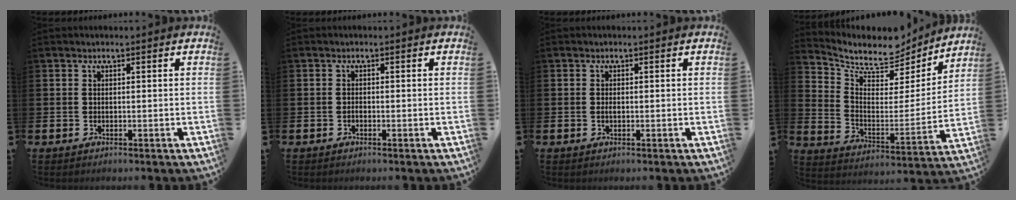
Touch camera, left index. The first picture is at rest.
{"total": 0.5, "force": [-0.3, 0.3, 0.3], "torque": [-0.013, 0.001, -0.005]}
{"total": 0.6, "force": [0.0, 0.3, 0.6], "torque": [-0.010, 0.000, -0.002]}
{"total": 8.5, "force": [7.6, 3.2, 2.1], "torque": [-0.070, -0.060, 0.130]}